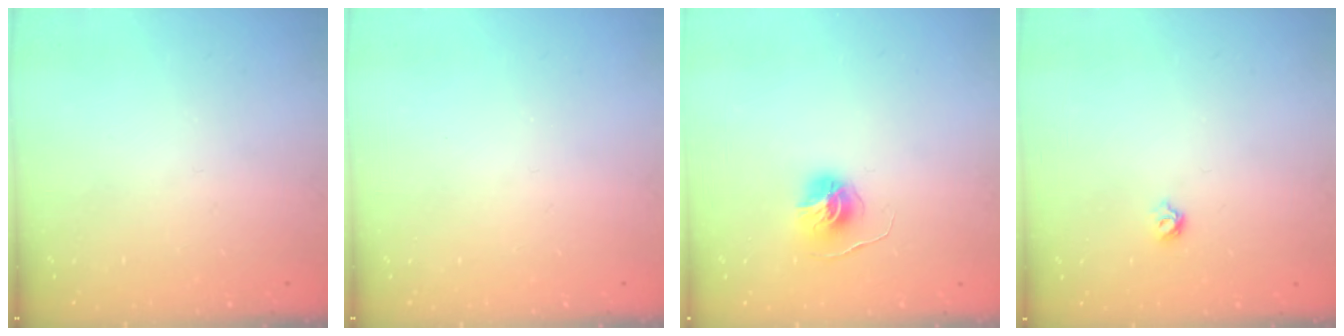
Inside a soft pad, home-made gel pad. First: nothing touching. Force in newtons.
{"total": 0.0}
{"total": 6.0, "press": 6.0, "slide": 0.6}
{"total": 4.8, "press": 4.8, "slide": 0.8}